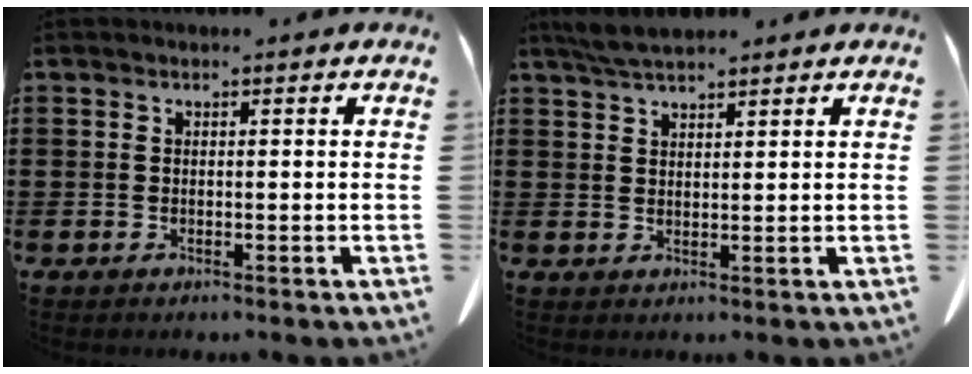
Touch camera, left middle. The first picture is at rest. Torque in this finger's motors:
{"motor_torque": [0.15, 0.10, 0.06, 0.05]}